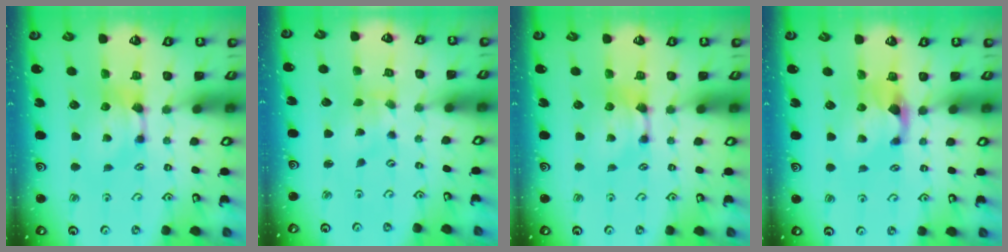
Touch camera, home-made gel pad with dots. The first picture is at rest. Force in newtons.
{"total": 2.6, "press": 2.4, "slide": 1.0}
{"total": 0.0}
{"total": 1.1, "press": 0.2, "slide": 1.1}